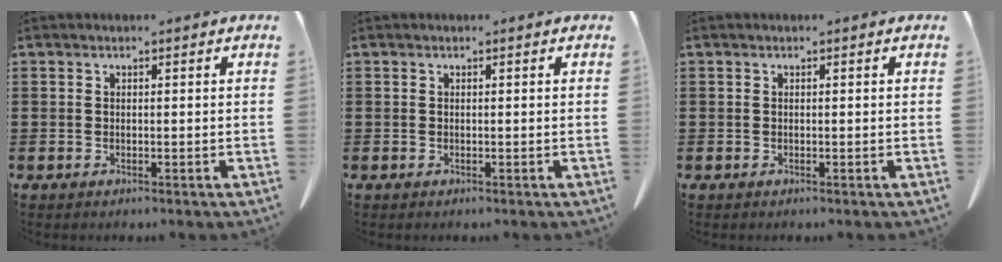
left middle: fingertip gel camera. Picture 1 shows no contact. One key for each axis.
{"total": 0.0}
{"total": 0.0}